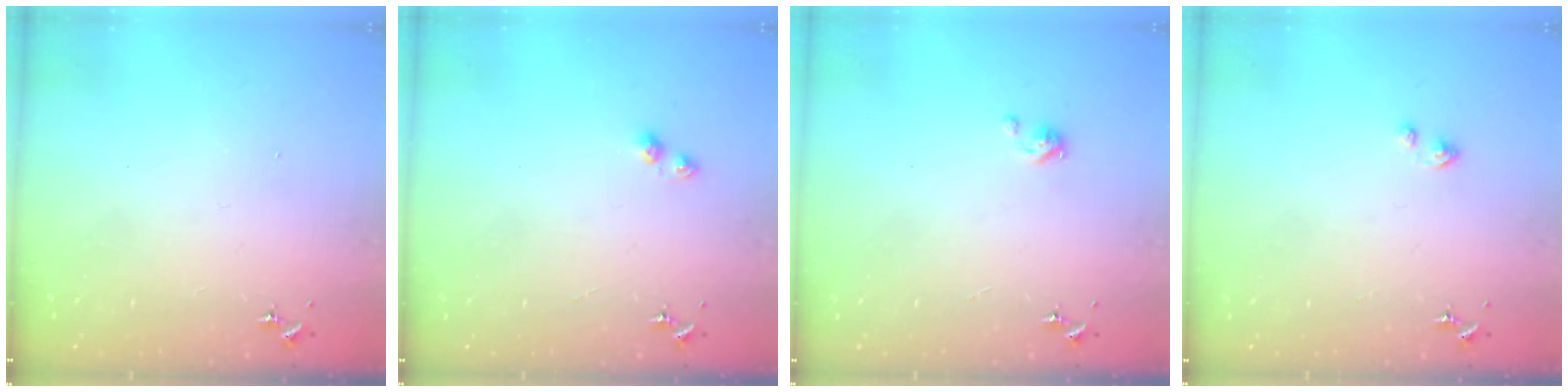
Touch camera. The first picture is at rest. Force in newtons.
{"total": 3.1, "press": 3.1, "slide": 0.4}
{"total": 2.9, "press": 2.9, "slide": 0.2}
{"total": 2.0, "press": 2.0, "slide": 0.4}